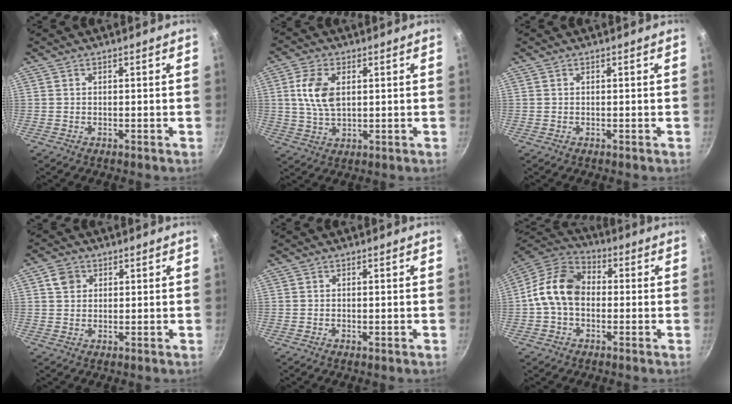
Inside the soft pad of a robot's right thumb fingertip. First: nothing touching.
{"total": 9.4, "force": [1.8, 5.7, 7.3], "torque": [-0.132, 0.001, 0.033]}
{"total": 0.0}
{"total": 3.5, "force": [1.2, 2.9, 1.5], "torque": [-0.009, 0.002, 0.018]}
{"total": 0.9, "force": [-0.3, 0.3, 0.8], "torque": [-0.012, 0.000, -0.005]}
{"total": 11.8, "force": [-0.5, 8.7, 8.0], "torque": [-0.118, 0.034, -0.032]}